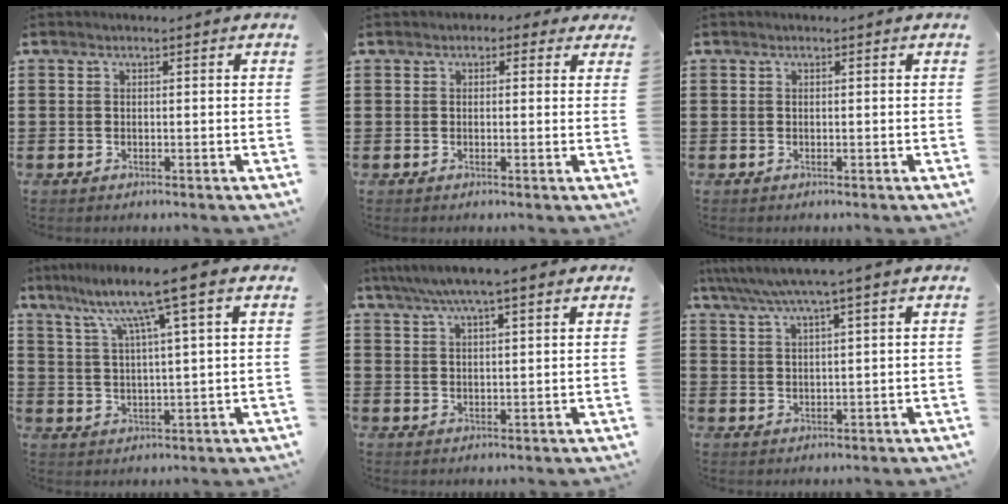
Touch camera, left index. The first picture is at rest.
{"total": 1.3, "force": [0.4, 1.1, 0.6], "torque": [-0.008, 0.006, 0.003]}
{"total": 0.0}
{"total": 8.6, "force": [5.3, -0.3, 6.7], "torque": [-0.147, -0.014, 0.085]}
{"total": 5.3, "force": [4.0, 0.5, 3.4], "torque": [-0.074, -0.004, 0.071]}
{"total": 4.5, "force": [3.3, -0.4, 3.0], "torque": [-0.067, -0.010, 0.055]}